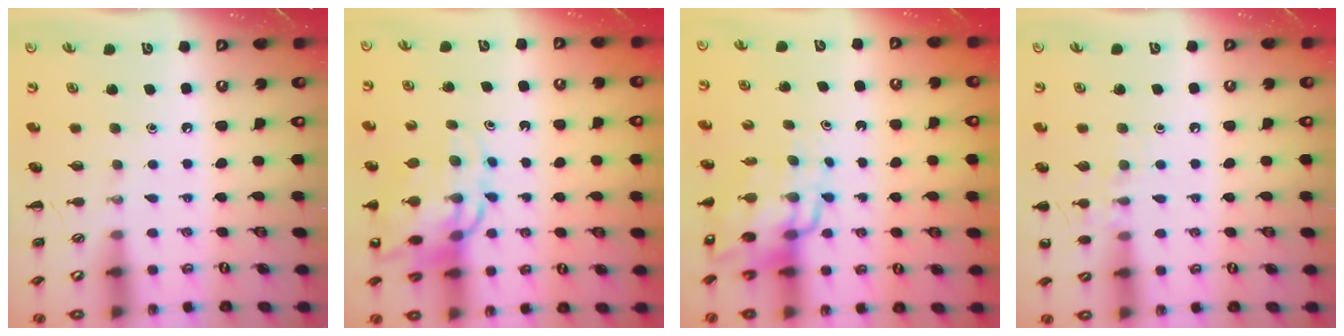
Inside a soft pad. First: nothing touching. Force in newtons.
{"total": 13.2, "press": 12.7, "slide": 3.5}
{"total": 13.5, "press": 12.9, "slide": 4.0}
{"total": 6.9, "press": 6.8, "slide": 1.4}